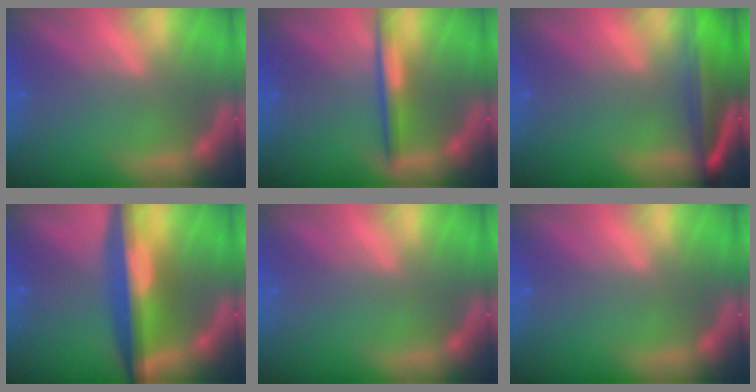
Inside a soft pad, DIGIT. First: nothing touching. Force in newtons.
{"total": 3.4}
{"total": 8.6}
{"total": 9.0}
{"total": 0.0}
{"total": 0.0}